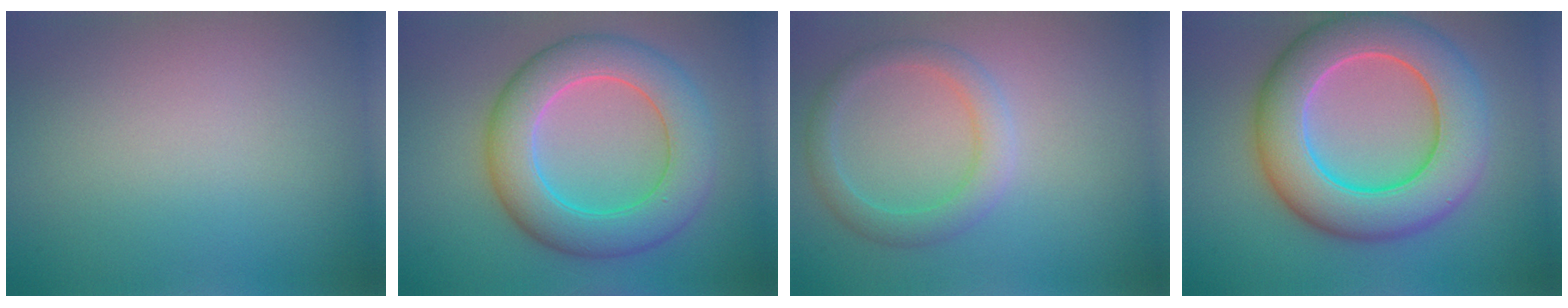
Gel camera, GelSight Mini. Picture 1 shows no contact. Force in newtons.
{"total": 7.8, "press": 7.8, "slide": 0.2}
{"total": 3.0, "press": 3.0, "slide": 0.2}
{"total": 10.5, "press": 10.5, "slide": 0.6}